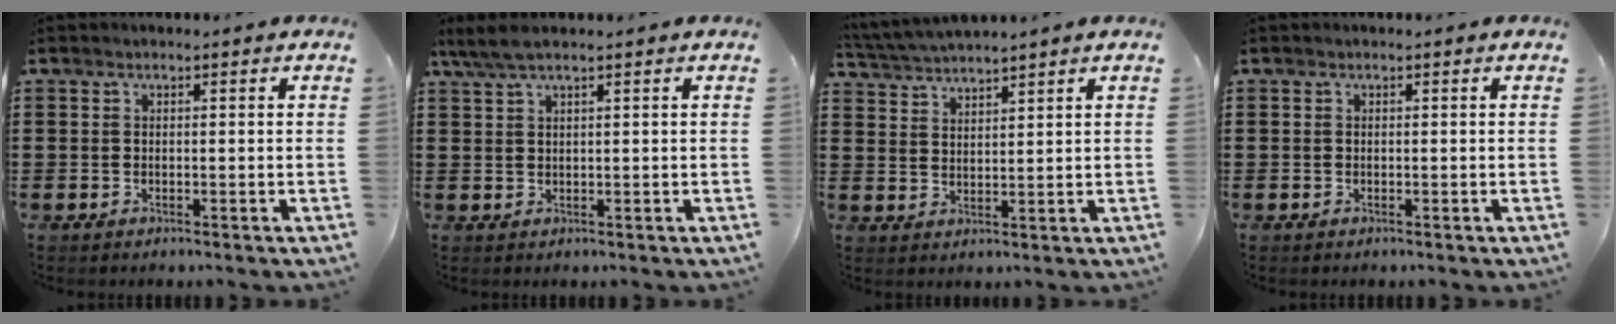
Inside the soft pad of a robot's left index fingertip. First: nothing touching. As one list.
[{"total": 3.1, "force": [1.9, 0.2, 2.5], "torque": [-0.050, 0.002, 0.035]}, {"total": 3.5, "force": [3.5, -0.3, 0.4], "torque": [-0.020, -0.011, 0.064]}, {"total": 0.0}]